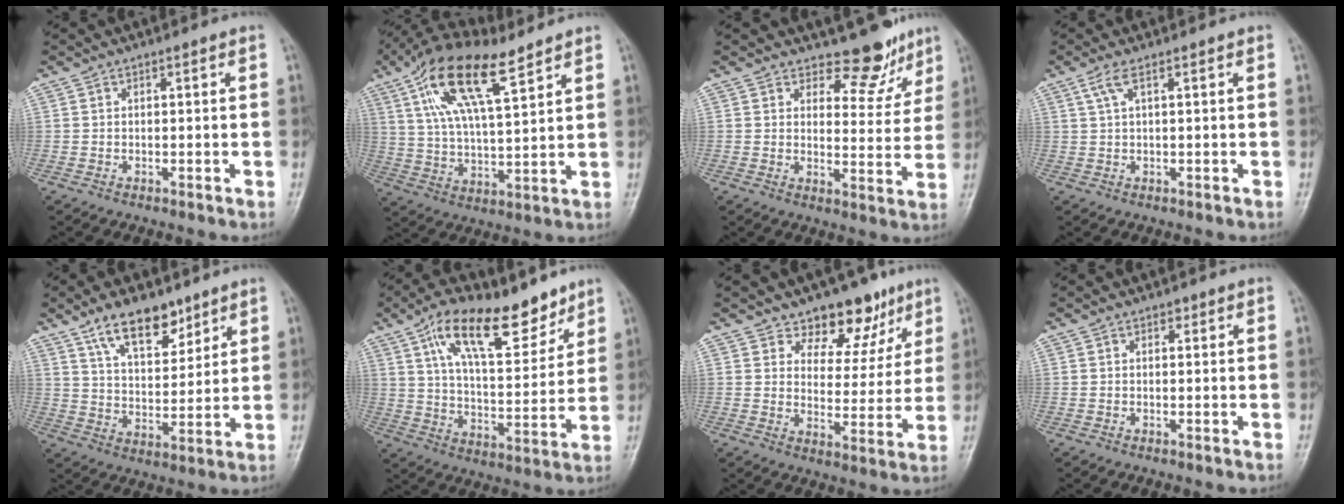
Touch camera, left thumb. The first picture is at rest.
{"total": 16.3, "force": [9.1, 5.7, 12.3], "torque": [-0.214, -0.015, 0.169]}
{"total": 7.4, "force": [6.4, 3.5, 1.6], "torque": [0.013, -0.057, 0.086]}
{"total": 2.2, "force": [1.0, 0.4, 1.9], "torque": [-0.055, 0.013, 0.030]}
{"total": 11.3, "force": [7.7, 5.3, 6.4], "torque": [-0.075, -0.048, 0.139]}
{"total": 18.0, "force": [11.3, 7.4, 12.0], "torque": [-0.157, -0.052, 0.194]}
{"total": 10.7, "force": [7.5, 6.4, 4.3], "torque": [-0.007, -0.041, 0.106]}
{"total": 0.6, "force": [0.3, 0.4, 0.2], "torque": [0.004, 0.000, 0.002]}